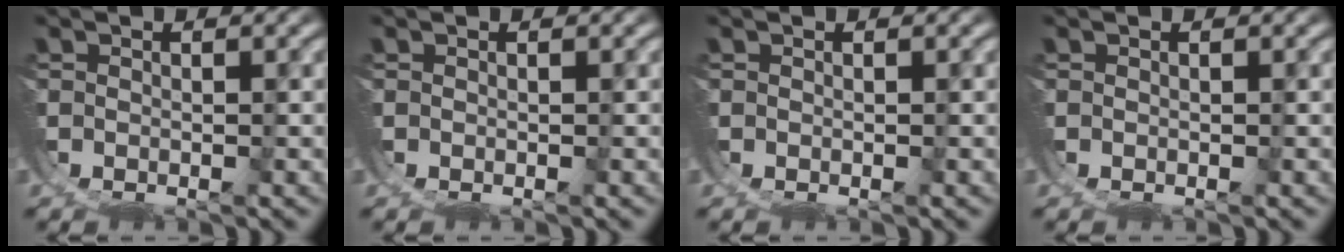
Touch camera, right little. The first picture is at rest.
{"total": 0.0}
{"total": 0.0}
{"total": 0.0}